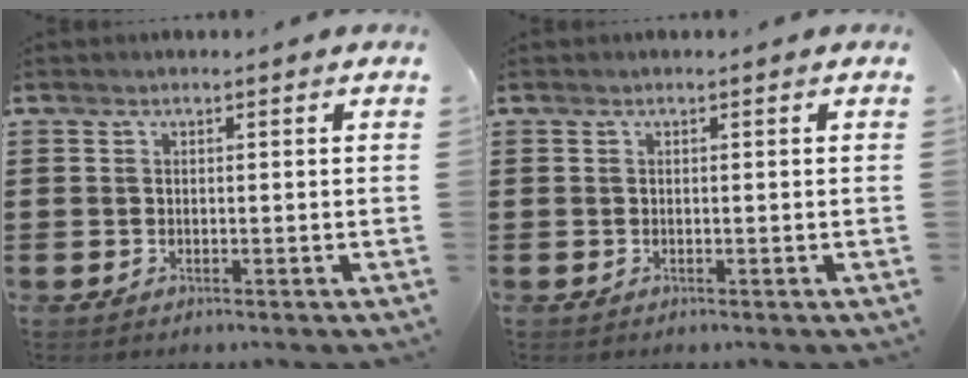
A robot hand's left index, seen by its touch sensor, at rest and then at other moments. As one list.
[{"total": 0.0}]